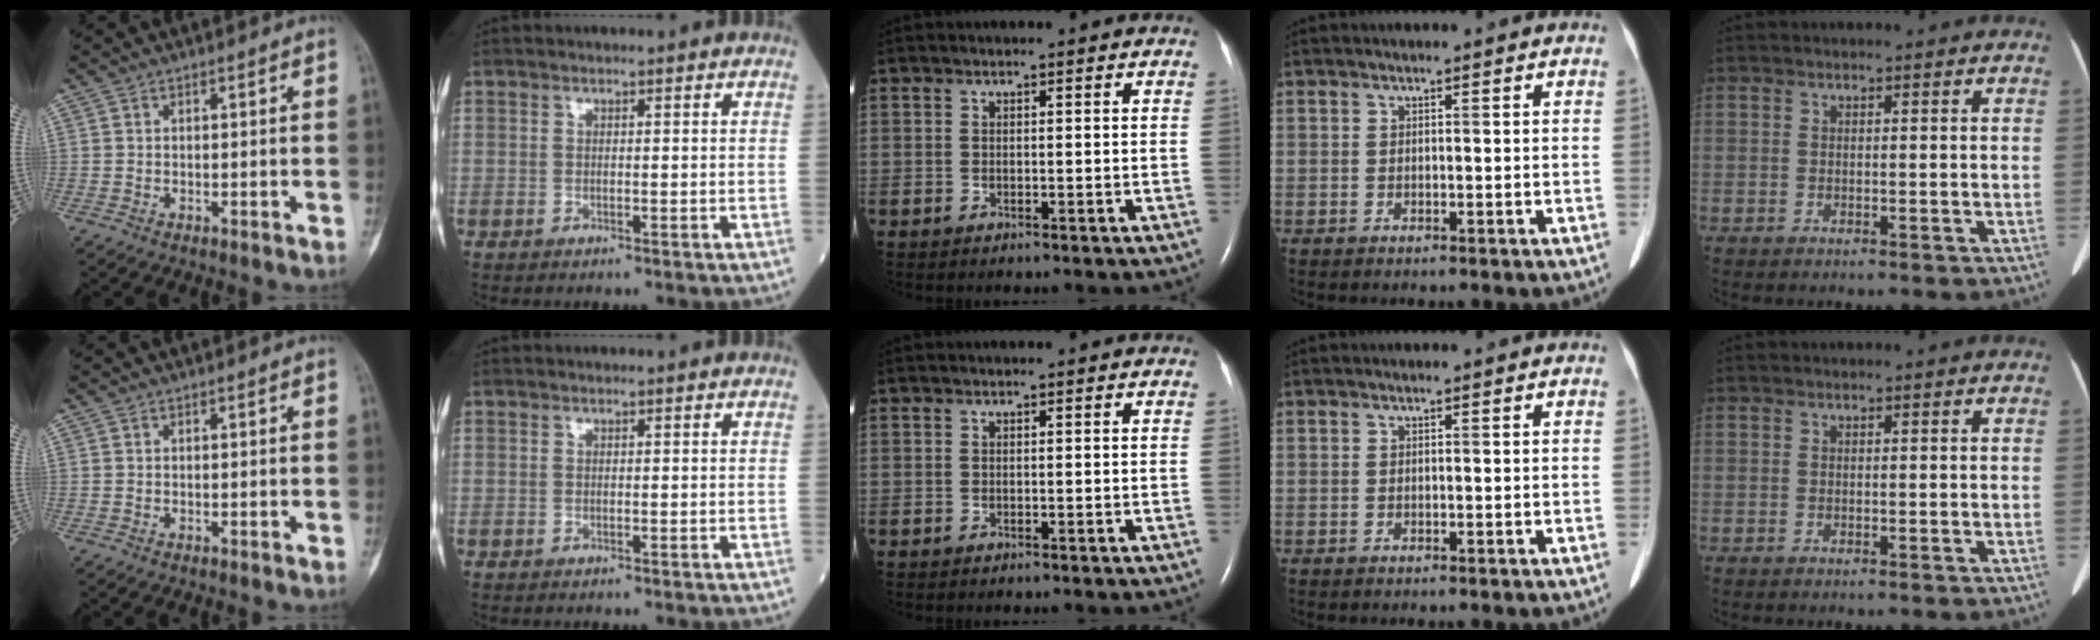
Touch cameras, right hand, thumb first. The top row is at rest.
{}